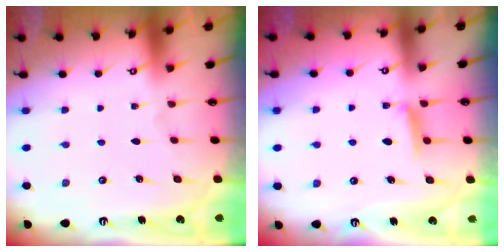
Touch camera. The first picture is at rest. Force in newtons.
{"total": 6.5, "press": 6.4, "slide": 0.7}